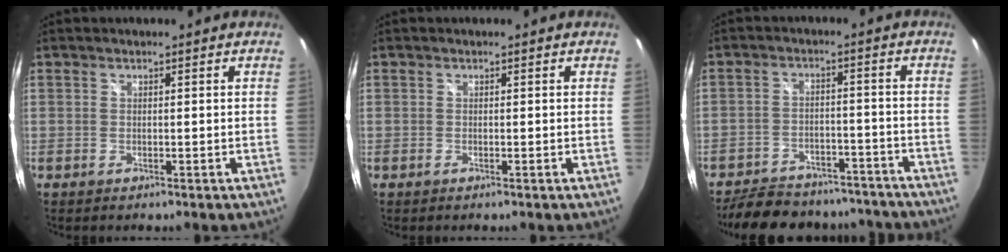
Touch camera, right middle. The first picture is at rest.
{"total": 0.0}
{"total": 21.0, "force": [-17.9, 8.0, 7.4], "torque": [-0.163, 0.020, -0.229]}